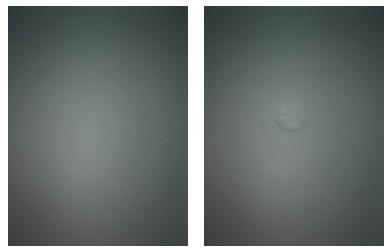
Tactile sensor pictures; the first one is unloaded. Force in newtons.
{"total": 0.5, "press": 0.5, "slide": 0.2}